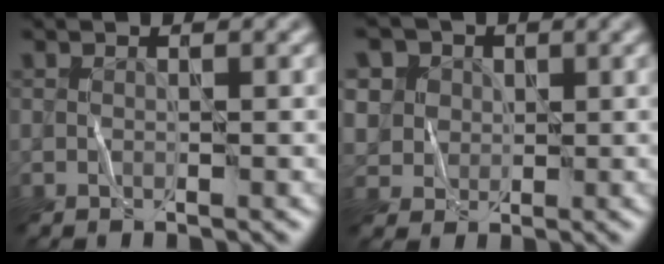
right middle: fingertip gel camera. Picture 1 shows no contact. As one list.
[{"total": 4.4, "force": [2.3, 3.8, 0.6], "torque": [-0.053, 0.019, 0.046]}]